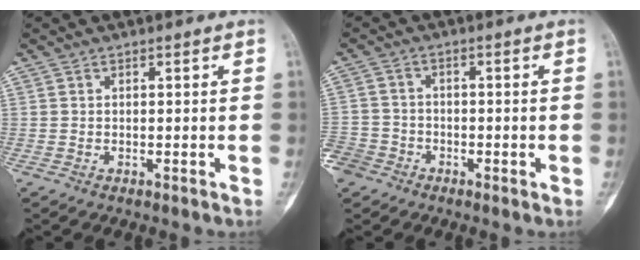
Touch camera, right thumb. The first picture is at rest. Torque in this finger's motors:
{"motor_torque": [0.75, -0.51, 0.15, -0.17, -0.01]}